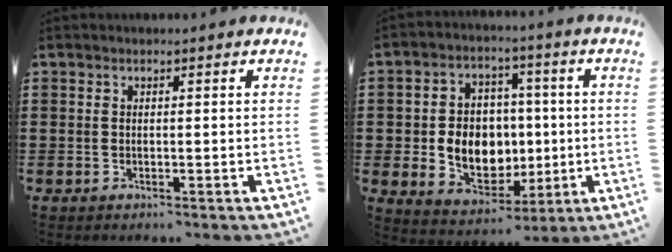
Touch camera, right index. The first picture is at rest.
{"total": 8.6, "force": [-0.3, 7.3, 4.6], "torque": [-0.090, 0.010, -0.004]}